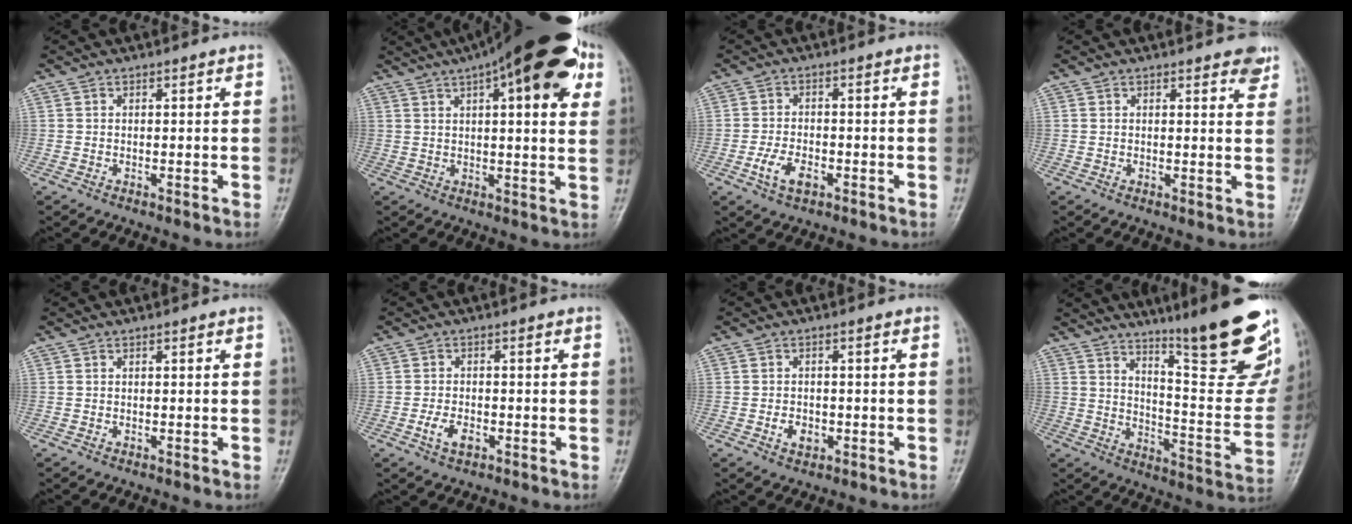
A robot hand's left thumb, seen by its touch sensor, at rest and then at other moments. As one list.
[{"total": 21.1, "force": [9.6, 6.7, 17.5], "torque": [-0.236, 0.009, 0.131]}, {"total": 5.4, "force": [-2.4, 3.0, 3.8], "torque": [-0.070, 0.011, -0.044]}, {"total": 3.4, "force": [2.3, 1.2, 2.2], "torque": [-0.010, -0.010, 0.023]}, {"total": 0.8, "force": [0.0, 0.4, 0.6], "torque": [-0.008, 0.010, 0.002]}, {"total": 4.1, "force": [-1.7, 2.4, 2.9], "torque": [-0.053, 0.008, -0.030]}, {"total": 3.5, "force": [-1.2, 2.6, 2.1], "torque": [-0.025, 0.007, -0.018]}, {"total": 23.3, "force": [16.2, 3.6, 16.3], "torque": [-0.198, -0.110, 0.236]}]